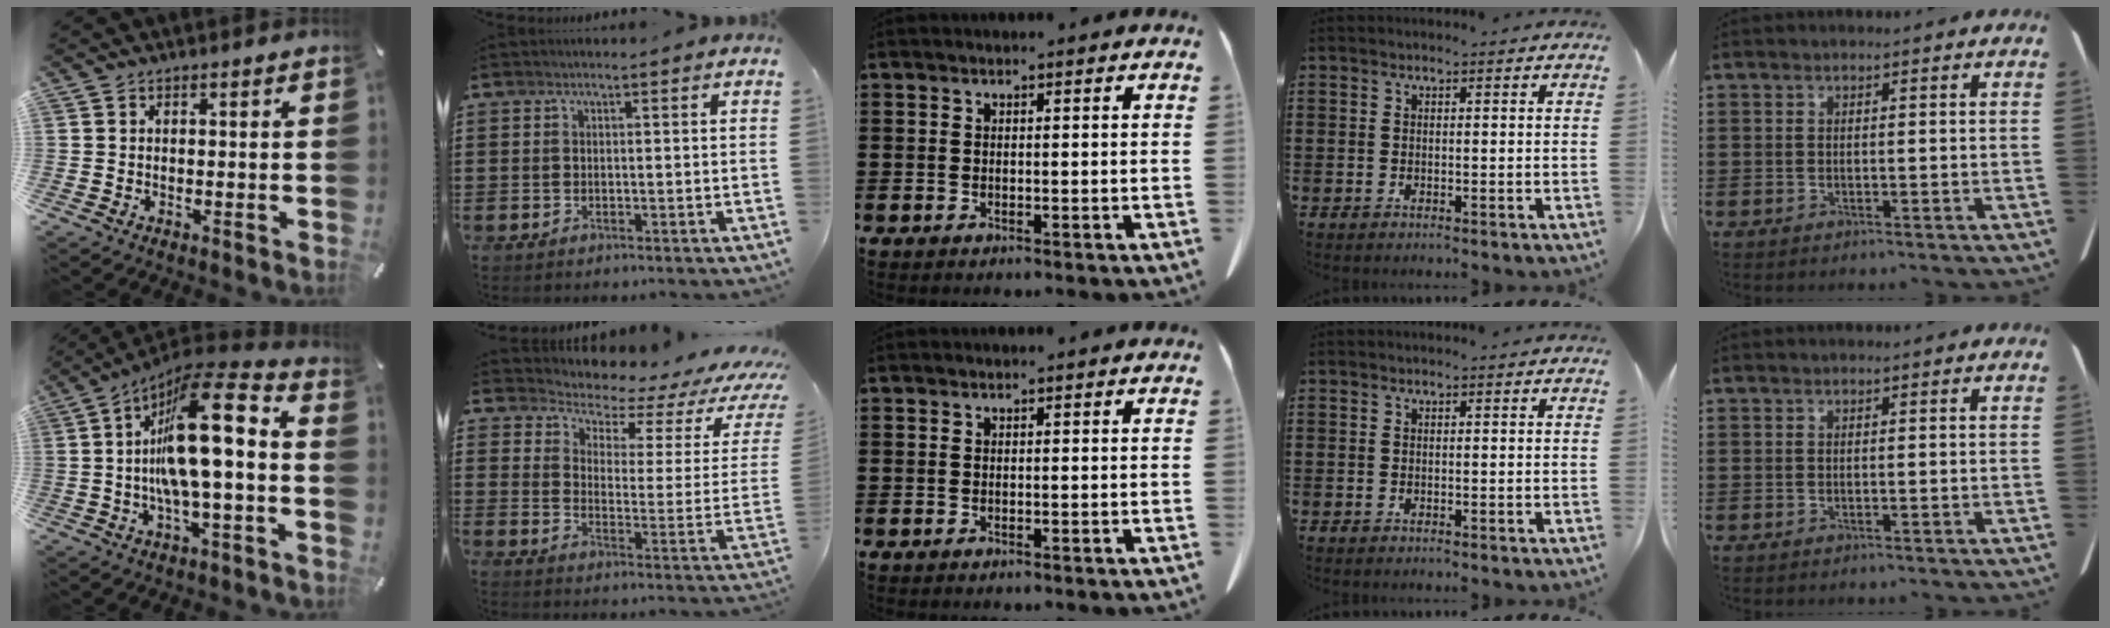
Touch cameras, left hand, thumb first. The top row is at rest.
{"thumb": {"total": 18.5, "force": [0.9, 4.9, 17.8], "torque": [-0.298, -0.027, 0.003]}, "index": {"total": 4.2, "force": [3.9, 1.2, 1.3], "torque": [-0.043, -0.038, 0.059]}}